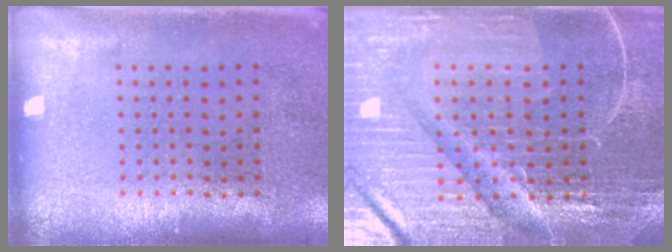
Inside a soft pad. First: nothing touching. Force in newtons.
{"total": 5.2, "press": 4.9, "slide": 1.8}